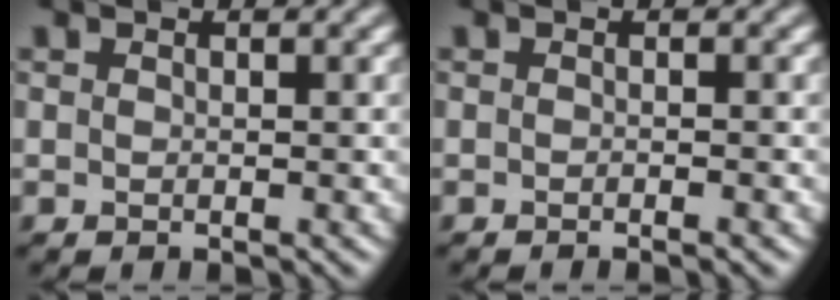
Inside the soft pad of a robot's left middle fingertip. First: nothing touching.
{"total": 1.7, "force": [-0.8, 0.5, 1.4], "torque": [-0.005, -0.002, -0.012]}